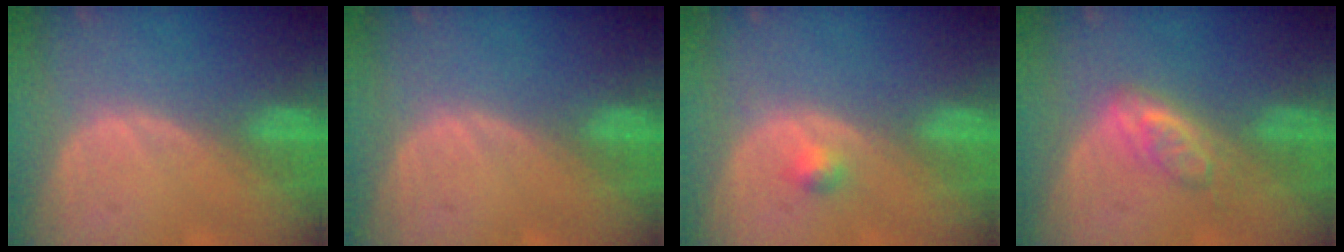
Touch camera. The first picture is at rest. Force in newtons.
{"total": 0.0}
{"total": 1.8, "press": 1.6, "slide": 0.9}
{"total": 4.1, "press": 4.1, "slide": 0.5}